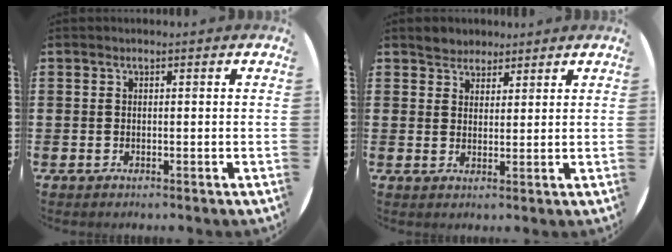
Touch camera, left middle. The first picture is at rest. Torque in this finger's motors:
{"motor_torque": [0.24, -0.19, 0.04, 0.01]}